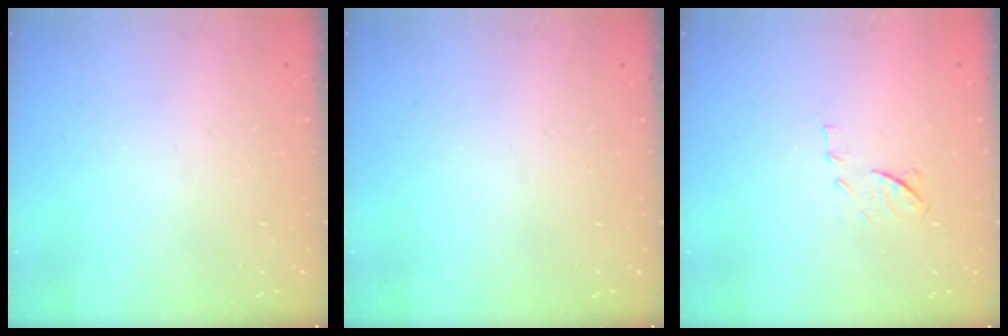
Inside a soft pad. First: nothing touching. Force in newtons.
{"total": 0.0}
{"total": 8.6, "press": 8.5, "slide": 1.1}